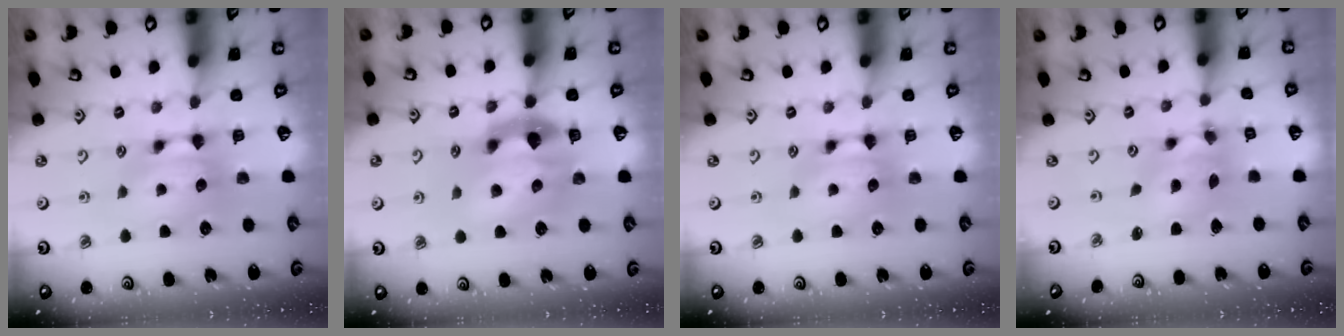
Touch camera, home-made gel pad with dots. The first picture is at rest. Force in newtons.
{"total": 5.1, "press": 4.8, "slide": 1.9}
{"total": 0.0}
{"total": 5.0, "press": 4.6, "slide": 1.8}